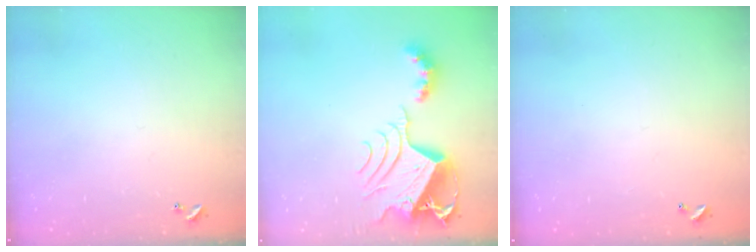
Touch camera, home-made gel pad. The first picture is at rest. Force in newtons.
{"total": 10.3, "press": 10.2, "slide": 1.3}
{"total": 2.7, "press": 2.7, "slide": 0.1}